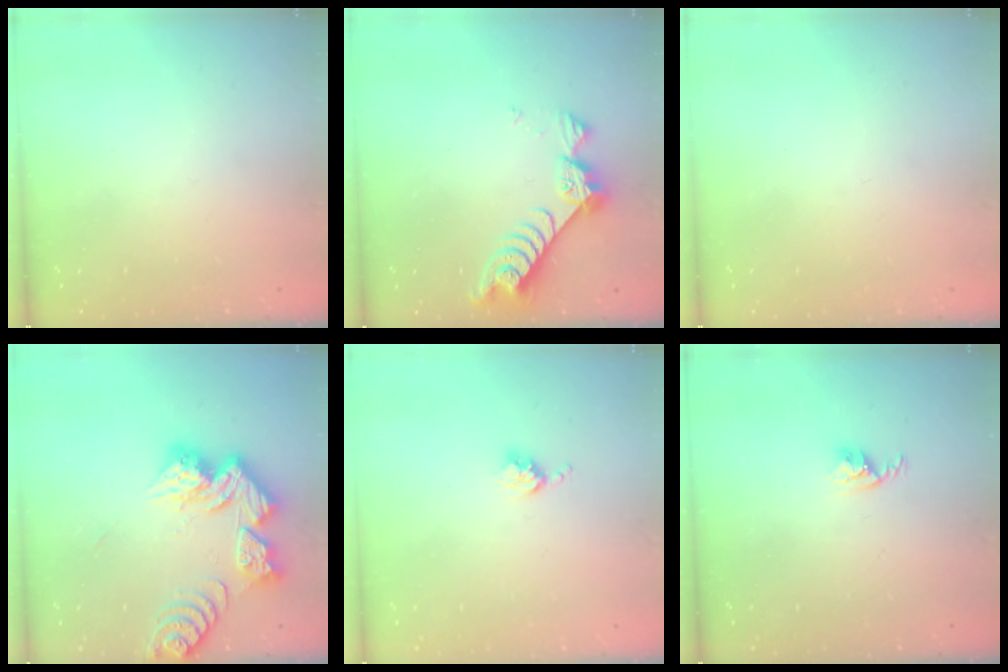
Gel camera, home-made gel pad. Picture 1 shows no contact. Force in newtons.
{"total": 8.8, "press": 8.8, "slide": 0.8}
{"total": 0.5, "press": 0.5, "slide": 0.1}
{"total": 16.4, "press": 16.4, "slide": 1.5}
{"total": 3.3, "press": 3.3, "slide": 0.4}
{"total": 2.9, "press": 2.9, "slide": 0.4}